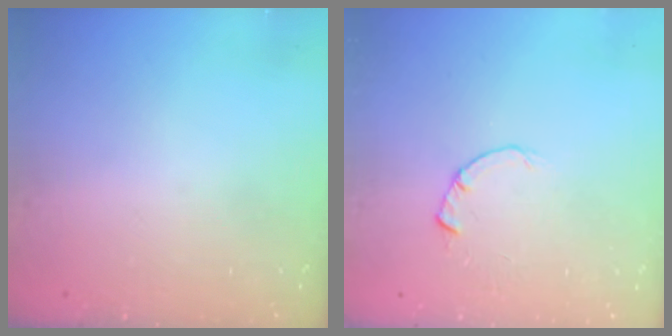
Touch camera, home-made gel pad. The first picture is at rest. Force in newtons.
{"total": 1.8, "press": 1.7, "slide": 0.3}